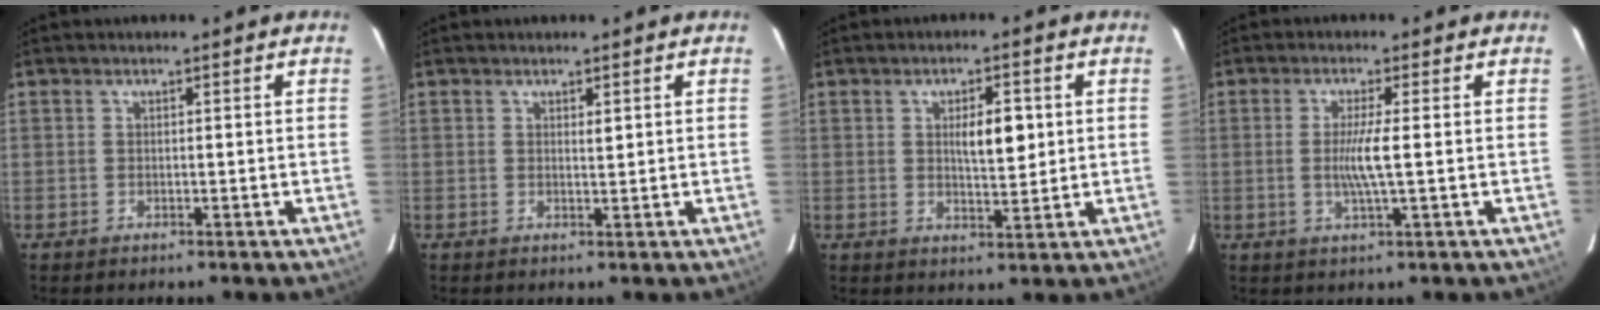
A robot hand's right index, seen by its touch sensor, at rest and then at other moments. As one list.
[{"total": 0.8, "force": [0.4, 0.2, 0.6], "torque": [-0.014, -0.004, 0.008]}, {"total": 5.3, "force": [1.1, 1.7, 4.9], "torque": [-0.076, 0.002, 0.020]}, {"total": 4.5, "force": [-0.1, -0.4, 4.5], "torque": [-0.092, -0.009, -0.004]}]